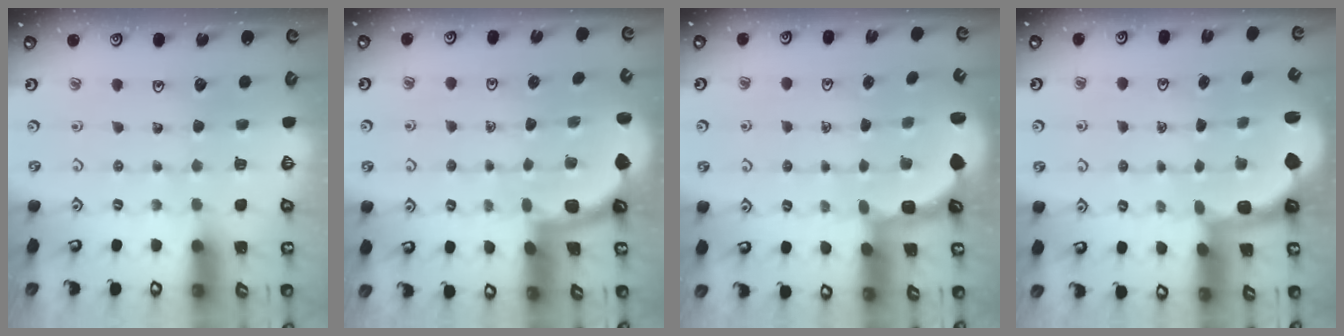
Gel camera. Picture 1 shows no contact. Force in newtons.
{"total": 1.9, "press": 1.9, "slide": 0.0}
{"total": 3.0, "press": 2.1, "slide": 2.2}
{"total": 2.5, "press": 1.5, "slide": 2.0}